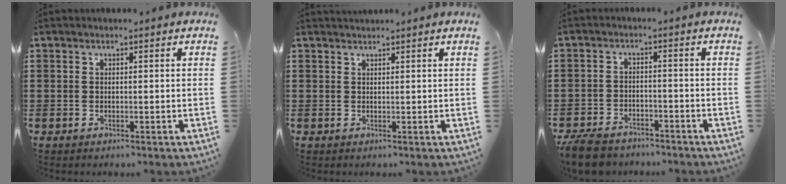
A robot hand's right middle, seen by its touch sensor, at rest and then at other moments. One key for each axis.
{"total": 1.0, "fx": 1.0, "fy": 0.1, "fz": -0.1, "tx": -0.001, "ty": -0.001, "tz": 0.019}
{"total": 5.0, "fx": -4.7, "fy": 1.2, "fz": 1.2, "tx": -0.038, "ty": 0.002, "tz": -0.097}